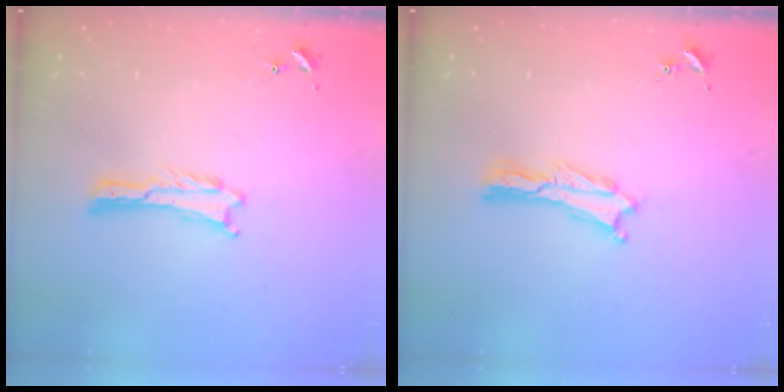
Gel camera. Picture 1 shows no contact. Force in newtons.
{"total": 0.7, "press": 0.6, "slide": 0.2}